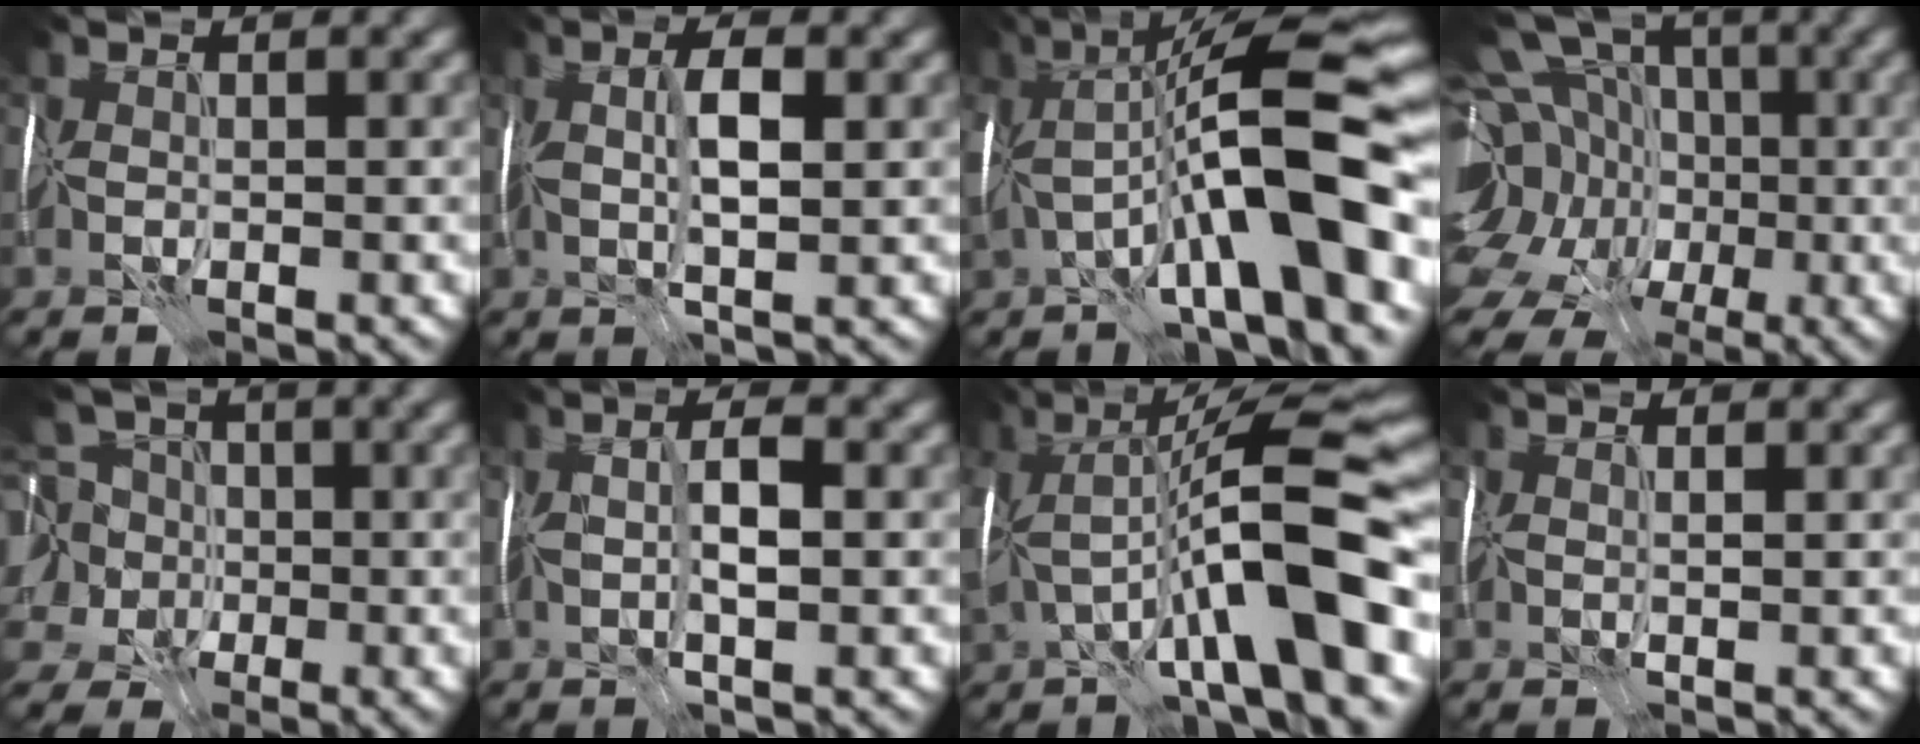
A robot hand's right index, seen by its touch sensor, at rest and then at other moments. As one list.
[{"total": 3.7, "force": [0.9, 0.7, 3.6], "torque": [-0.075, 0.007, 0.015]}, {"total": 15.3, "force": [-2.1, 3.9, 14.7], "torque": [-0.233, 0.034, -0.031]}, {"total": 16.4, "force": [-2.5, 13.5, 9.0], "torque": [-0.192, 0.011, -0.063]}, {"total": 10.1, "force": [-0.4, 8.7, 5.1], "torque": [-0.109, 0.026, -0.049]}, {"total": 3.2, "force": [0.4, 0.5, 3.2], "torque": [-0.064, 0.007, 0.007]}, {"total": 12.5, "force": [-2.4, 3.0, 11.9], "torque": [-0.199, 0.026, -0.038]}, {"total": 1.1, "force": [0.8, -0.2, 0.8], "torque": [-0.011, 0.004, 0.008]}]